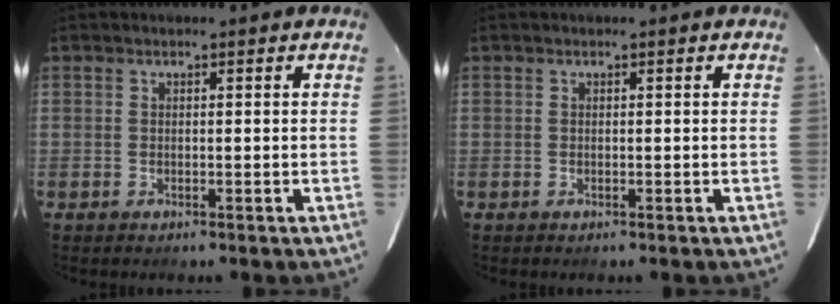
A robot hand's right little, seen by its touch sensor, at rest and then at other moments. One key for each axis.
{"total": 0.0}